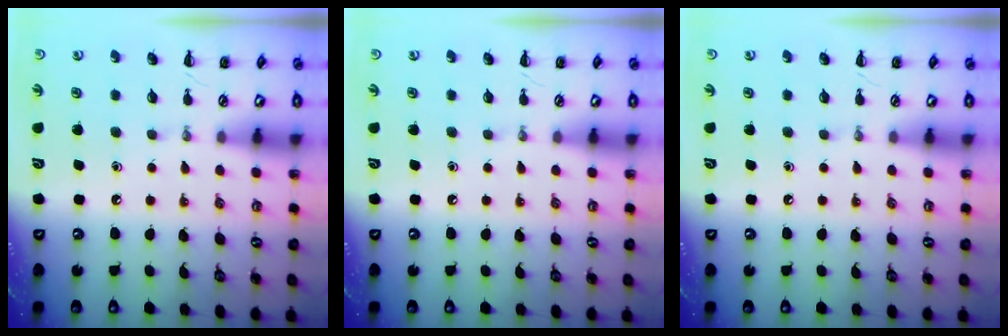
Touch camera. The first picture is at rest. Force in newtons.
{"total": 0.0}
{"total": 0.0}